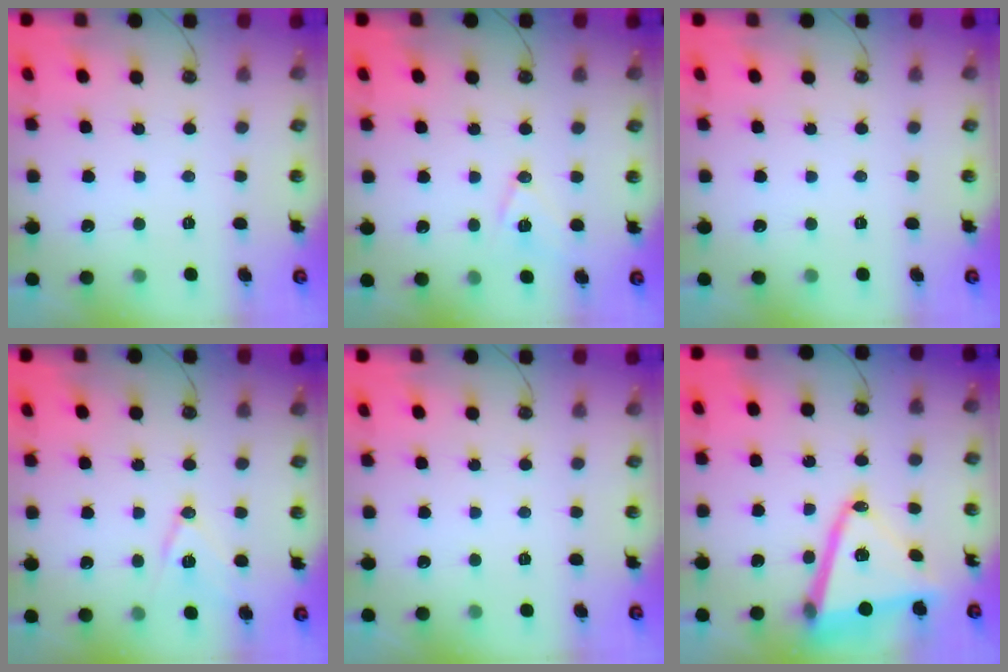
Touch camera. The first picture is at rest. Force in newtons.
{"total": 9.5, "press": 8.8, "slide": 3.6}
{"total": 0.0}
{"total": 10.2, "press": 9.6, "slide": 3.4}
{"total": 0.0}
{"total": 18.0, "press": 17.8, "slide": 2.5}